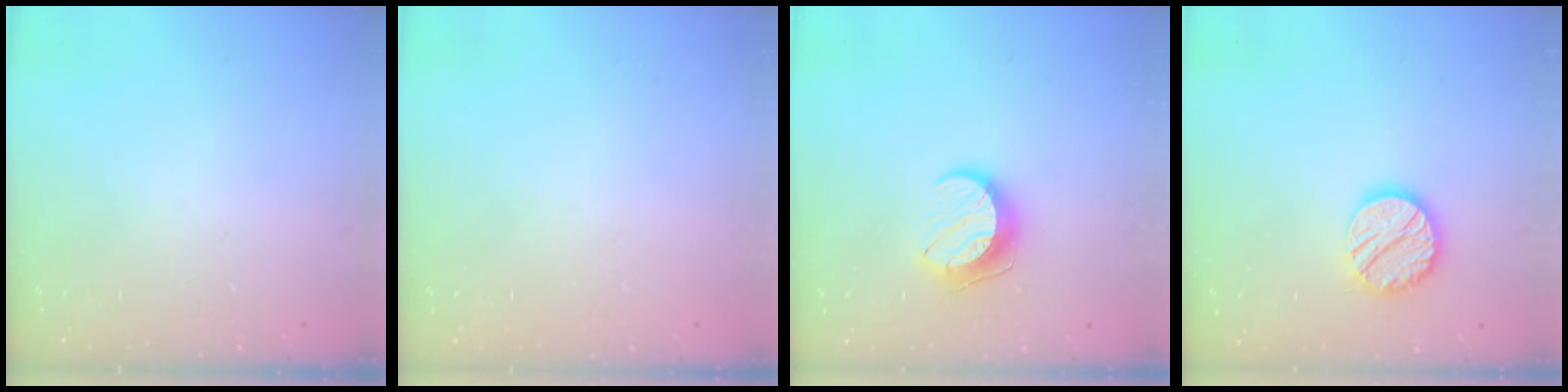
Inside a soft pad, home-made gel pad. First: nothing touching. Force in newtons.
{"total": 0.5, "press": 0.5, "slide": 0.1}
{"total": 10.1, "press": 10.1, "slide": 0.5}
{"total": 13.5, "press": 13.5, "slide": 0.6}